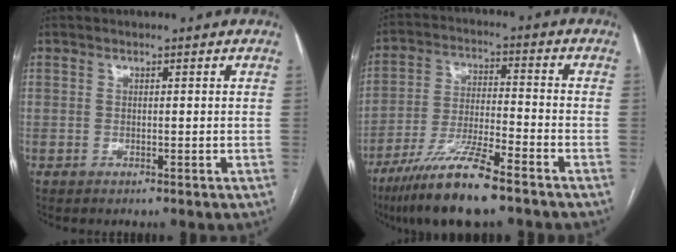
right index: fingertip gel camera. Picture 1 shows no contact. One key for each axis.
{"total": 12.2, "fx": -8.7, "fy": 1.0, "fz": 8.5, "tx": -0.165, "ty": -0.029, "tz": -0.158}